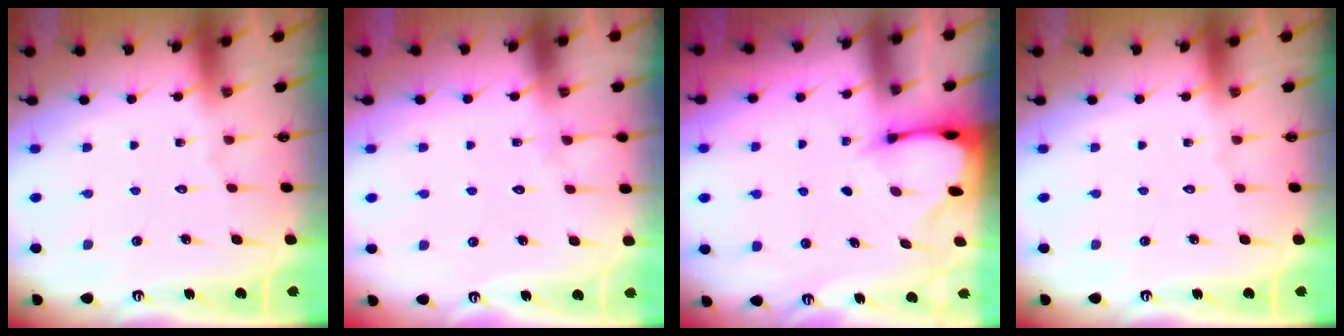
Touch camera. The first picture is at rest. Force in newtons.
{"total": 5.3, "press": 5.2, "slide": 0.8}
{"total": 2.5, "press": 2.5, "slide": 0.0}
{"total": 0.0}